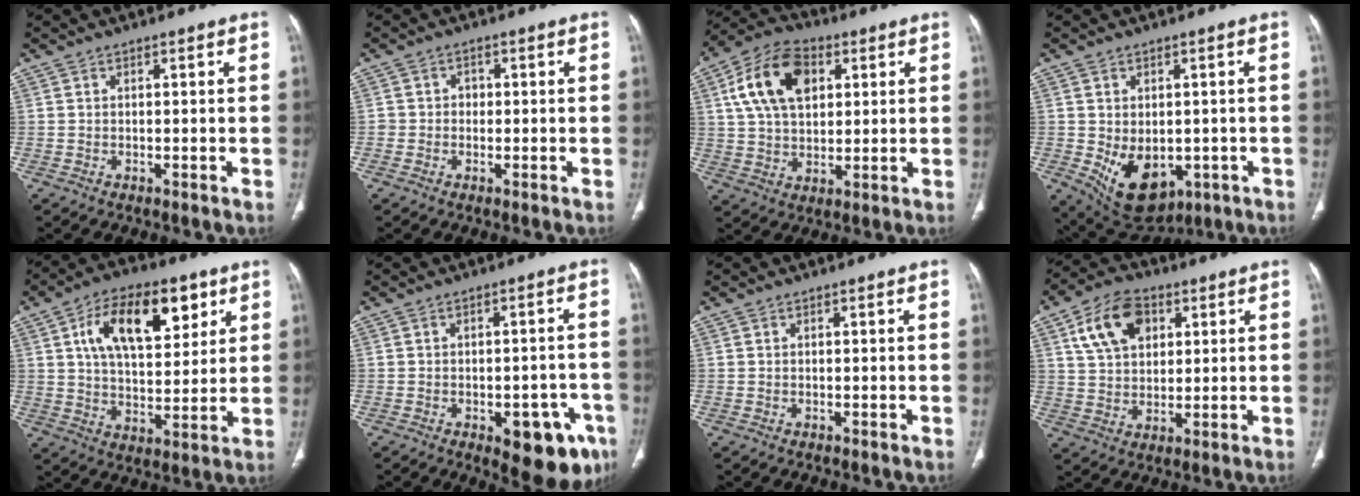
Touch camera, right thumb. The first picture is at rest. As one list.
[{"total": 1.8, "force": [-0.1, 1.7, 0.6], "torque": [0.013, 0.008, -0.008]}, {"total": 14.8, "force": [4.7, 9.4, 10.4], "torque": [-0.177, 0.004, 0.084]}, {"total": 11.2, "force": [-2.6, 7.5, 7.9], "torque": [-0.104, -0.009, -0.013]}, {"total": 18.0, "force": [7.3, 9.3, 13.5], "torque": [-0.180, -0.013, 0.123]}, {"total": 12.1, "force": [-5.6, 5.6, 9.2], "torque": [-0.081, 0.020, -0.060]}, {"total": 0.0}, {"total": 11.8, "force": [4.7, 7.9, 7.5], "torque": [-0.115, -0.003, 0.083]}]